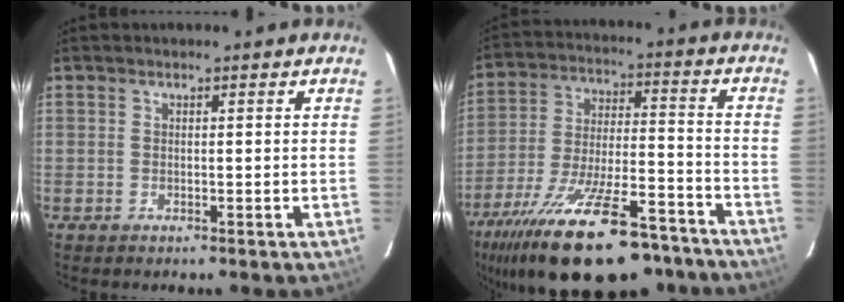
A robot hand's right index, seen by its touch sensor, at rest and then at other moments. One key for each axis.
{"total": 27.9, "fx": -20.9, "fy": 9.1, "fz": 16.1, "tx": -0.298, "ty": -0.044, "tz": -0.308}